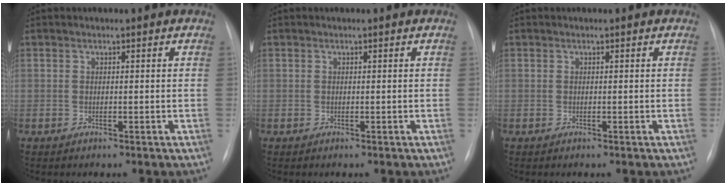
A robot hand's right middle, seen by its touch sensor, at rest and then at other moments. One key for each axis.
{"total": 0.0}
{"total": 0.0}